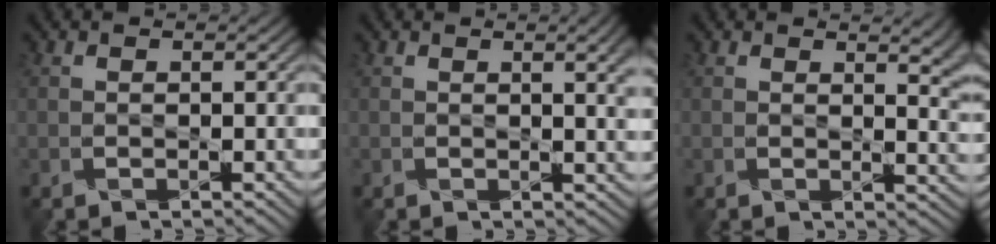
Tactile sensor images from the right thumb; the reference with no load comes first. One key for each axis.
{"total": 3.7, "fx": 1.2, "fy": 0.9, "fz": 3.4, "tx": -0.044, "ty": 0.005, "tz": 0.018}
{"total": 5.0, "fx": 2.6, "fy": 1.9, "fz": 3.9, "tx": -0.045, "ty": -0.004, "tz": 0.044}